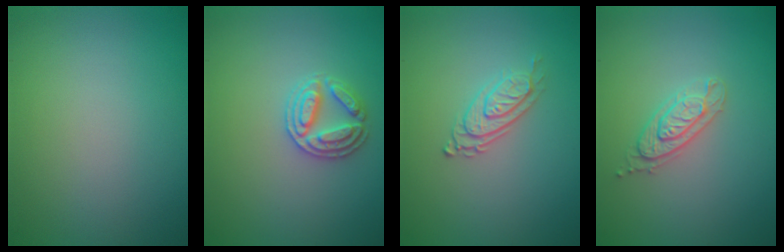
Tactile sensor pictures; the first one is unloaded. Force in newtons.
{"total": 2.8, "press": 2.8, "slide": 0.2}
{"total": 2.7, "press": 2.0, "slide": 1.8}
{"total": 2.3, "press": 2.2, "slide": 0.5}